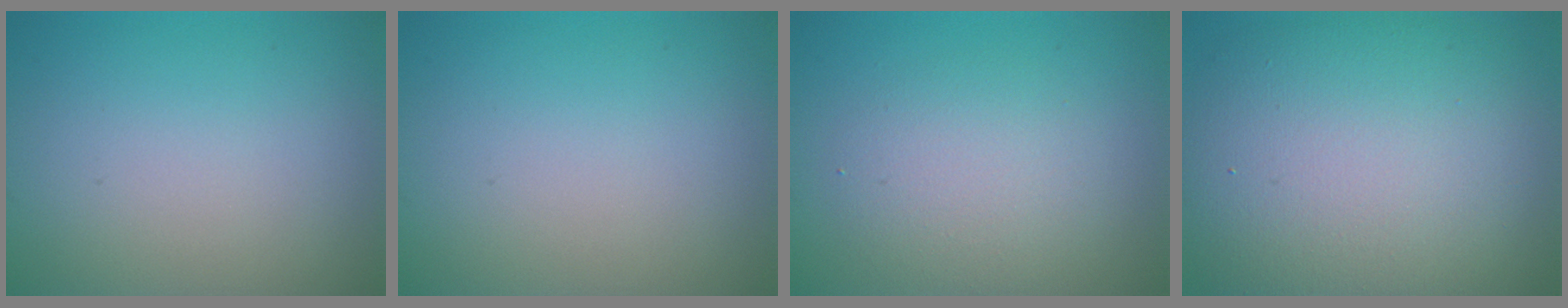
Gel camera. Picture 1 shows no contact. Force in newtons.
{"total": 0.0}
{"total": 3.3, "press": 3.3, "slide": 0.1}
{"total": 14.4, "press": 14.4, "slide": 0.5}